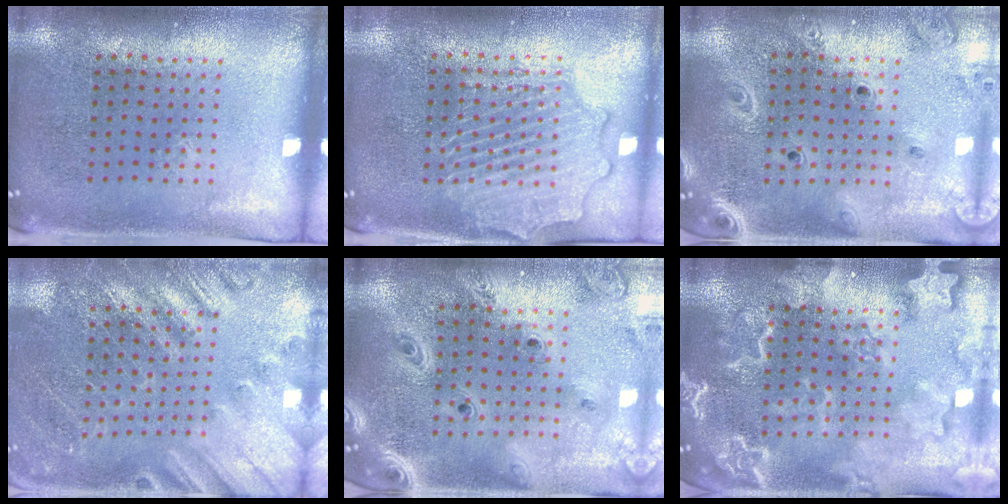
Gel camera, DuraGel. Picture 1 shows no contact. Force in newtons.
{"total": 3.5, "press": 3.4, "slide": 0.5}
{"total": 2.4, "press": 2.1, "slide": 1.2}
{"total": 2.4, "press": 2.4, "slide": 0.3}
{"total": 3.3, "press": 2.7, "slide": 1.8}
{"total": 4.7, "press": 4.7, "slide": 0.6}